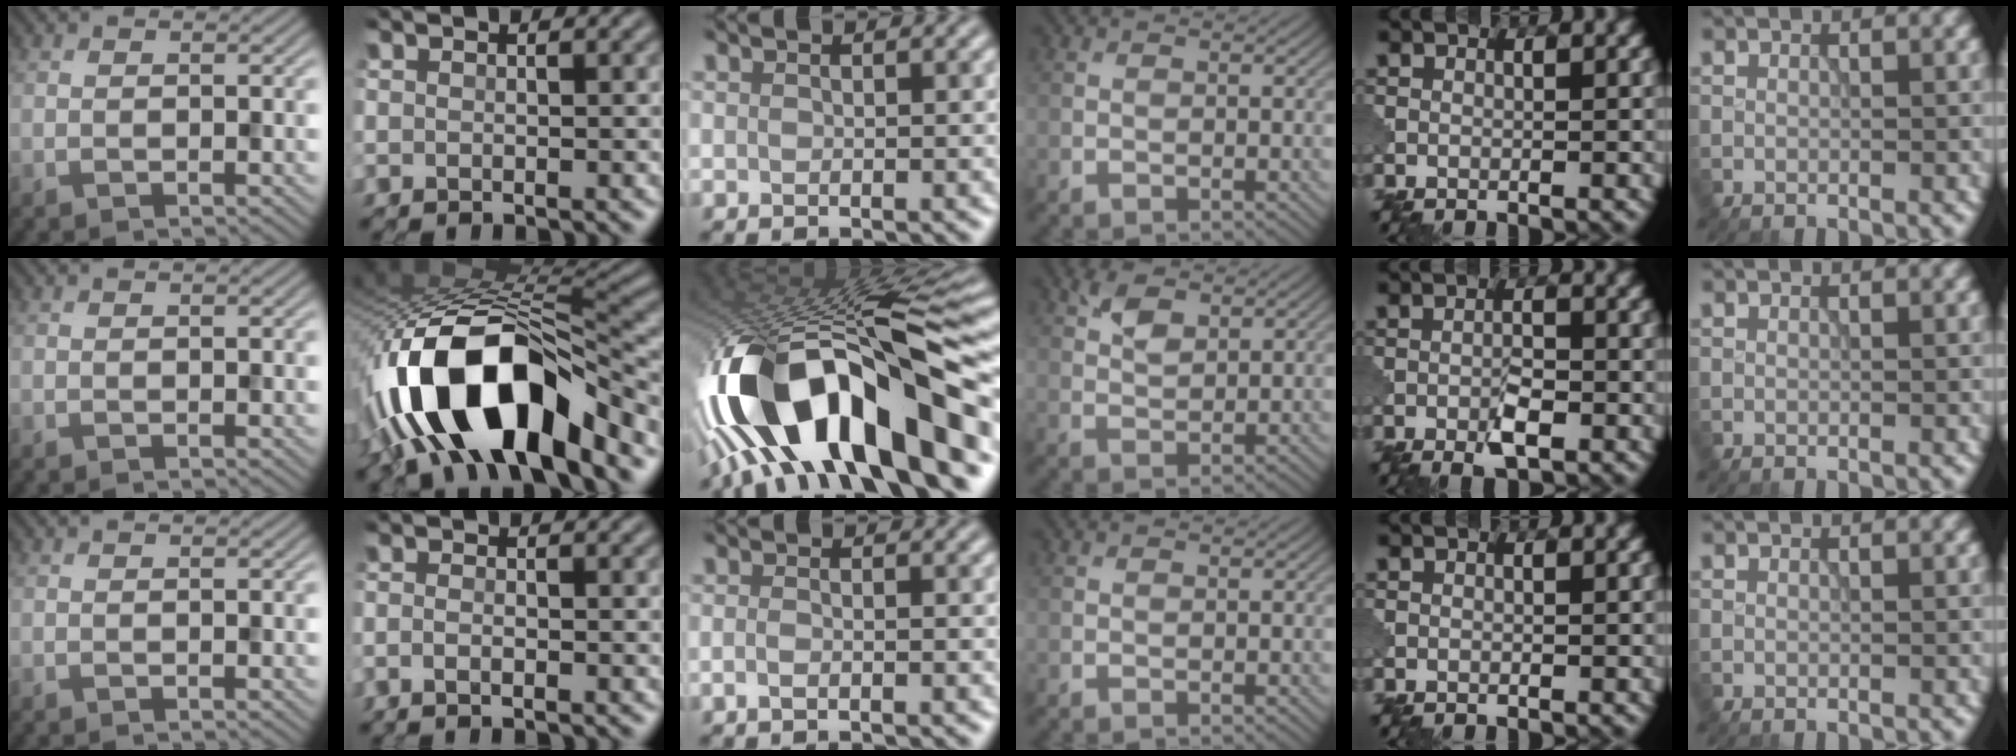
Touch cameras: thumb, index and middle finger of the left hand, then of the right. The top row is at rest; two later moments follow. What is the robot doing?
{"motion": "disassemble", "object": "puzzle pieces"}